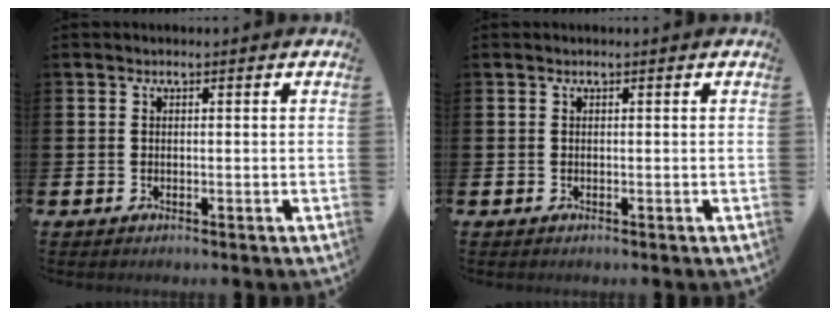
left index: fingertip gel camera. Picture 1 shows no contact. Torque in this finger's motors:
{"motor_torque": [0.00, 0.00, 0.01, -0.01]}